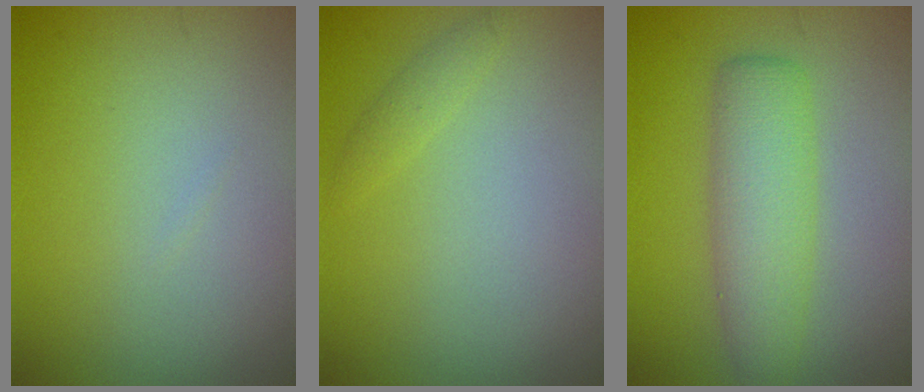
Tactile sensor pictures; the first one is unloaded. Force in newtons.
{"total": 0.8, "press": 0.8, "slide": 0.0}
{"total": 4.4, "press": 4.4, "slide": 0.1}